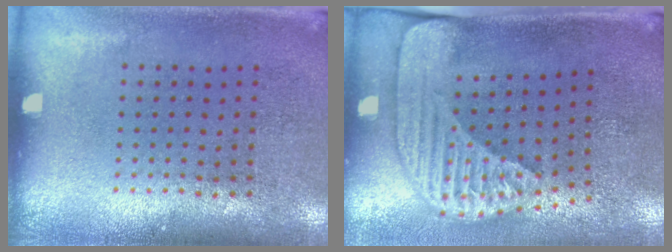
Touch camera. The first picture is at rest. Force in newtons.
{"total": 2.4, "press": 1.7, "slide": 1.6}